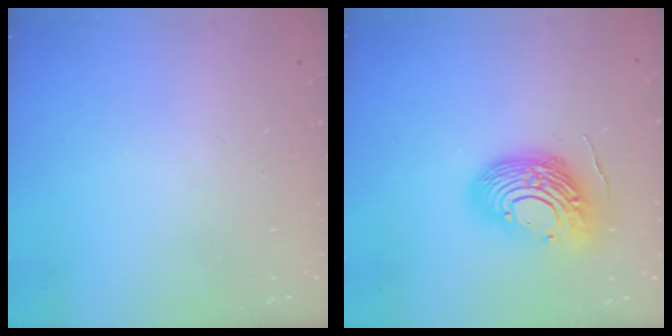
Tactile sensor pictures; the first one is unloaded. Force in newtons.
{"total": 14.4, "press": 14.3, "slide": 2.2}